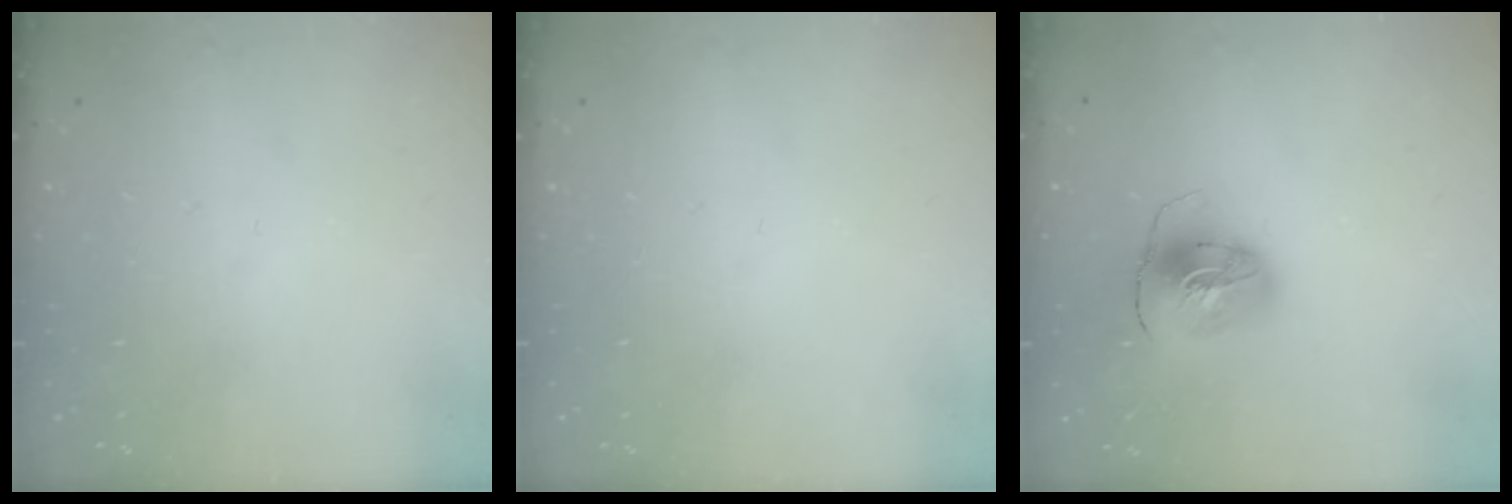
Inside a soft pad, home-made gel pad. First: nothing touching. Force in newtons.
{"total": 0.0}
{"total": 9.0, "press": 9.0, "slide": 1.1}